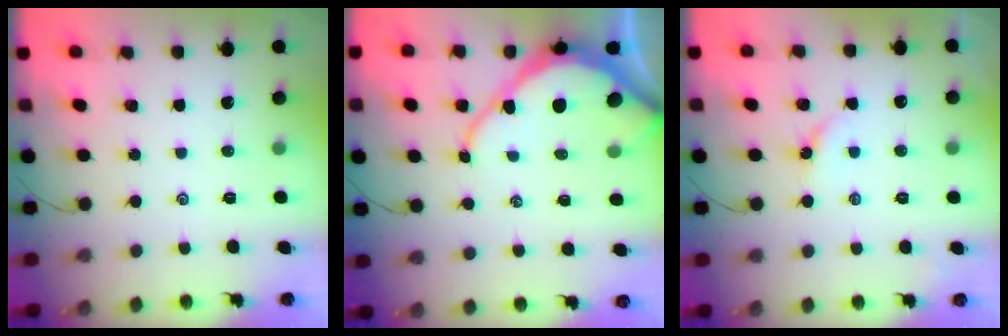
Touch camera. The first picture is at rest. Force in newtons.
{"total": 10.2, "press": 10.1, "slide": 1.1}
{"total": 3.4, "press": 3.4, "slide": 0.6}